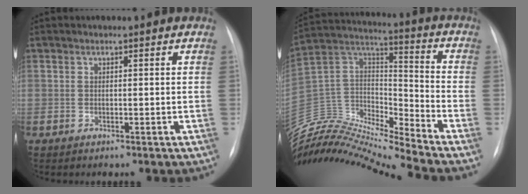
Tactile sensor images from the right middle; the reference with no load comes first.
{"total": 18.9, "force": [-18.4, -1.1, 4.0], "torque": [-0.066, 0.048, -0.331]}